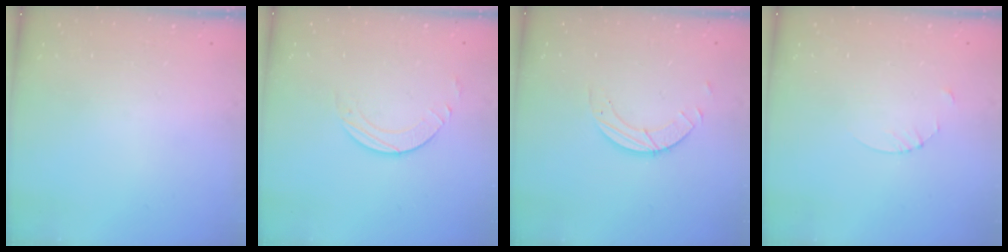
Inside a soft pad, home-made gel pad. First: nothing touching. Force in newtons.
{"total": 2.7, "press": 2.7, "slide": 0.2}
{"total": 3.2, "press": 3.2, "slide": 0.3}
{"total": 2.7, "press": 2.7, "slide": 0.3}